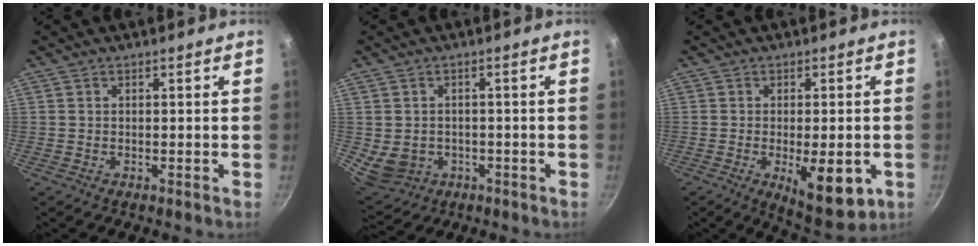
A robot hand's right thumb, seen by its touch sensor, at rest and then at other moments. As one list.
[{"total": 7.1, "force": [-1.3, 6.0, 3.5], "torque": [-0.044, 0.002, -0.001]}, {"total": 11.1, "force": [-3.0, 4.3, 9.7], "torque": [-0.111, -0.004, -0.028]}]